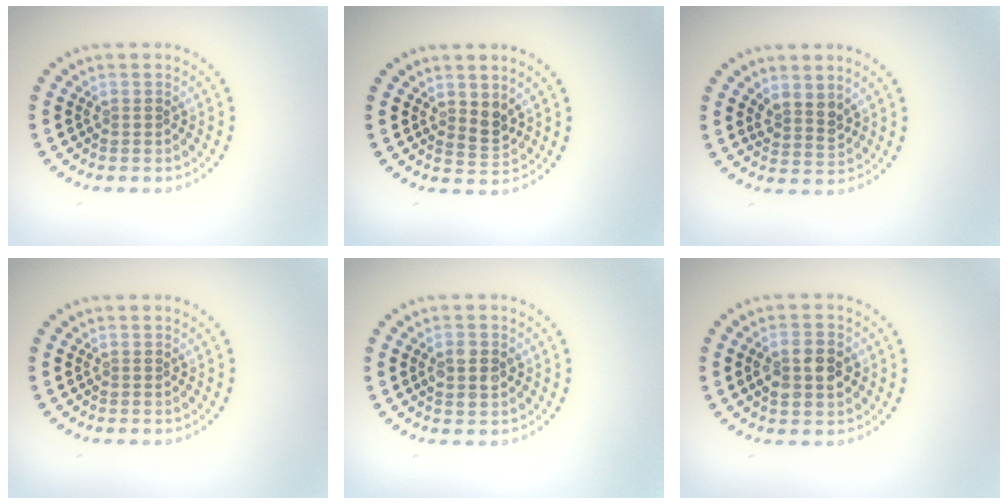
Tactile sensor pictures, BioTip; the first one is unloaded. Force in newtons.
{"total": 1.6, "press": 1.4, "slide": 0.8}
{"total": 2.0, "press": 1.6, "slide": 1.1}
{"total": 0.0}
{"total": 2.0, "press": 2.0, "slide": 0.2}
{"total": 3.7, "press": 3.7, "slide": 0.2}